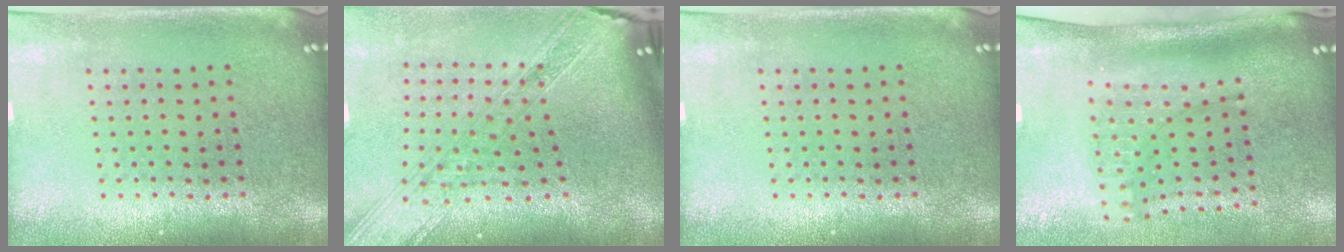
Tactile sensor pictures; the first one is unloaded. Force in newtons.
{"total": 2.8, "press": 2.3, "slide": 1.7}
{"total": 0.0}
{"total": 2.0, "press": 1.5, "slide": 1.3}